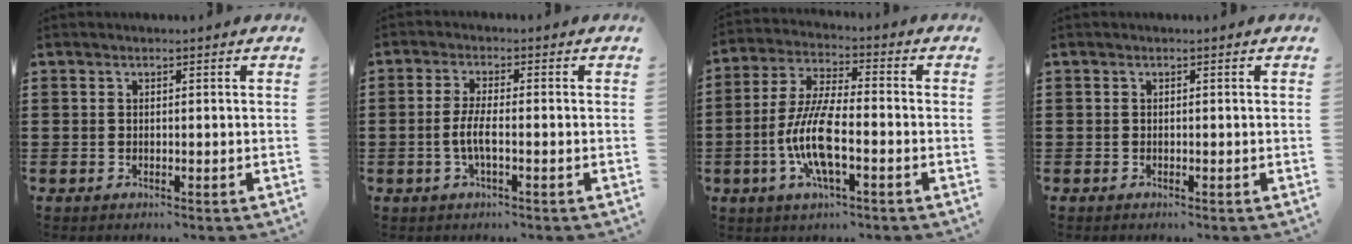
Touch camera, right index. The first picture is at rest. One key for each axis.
{"total": 3.9, "fx": -1.2, "fy": 0.7, "fz": 3.6, "tx": -0.086, "ty": -0.005, "tz": -0.029}
{"total": 9.6, "fx": -3.0, "fy": 2.6, "fz": 8.8, "tx": -0.198, "ty": -0.015, "tz": -0.062}
{"total": 0.0}